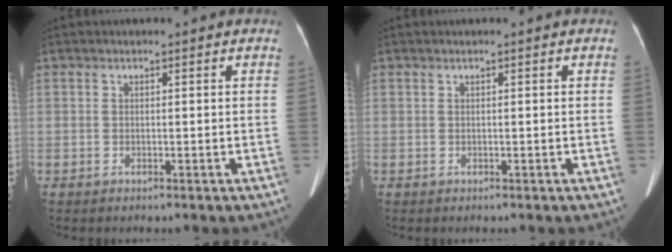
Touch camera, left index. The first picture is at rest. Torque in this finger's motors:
{"motor_torque": [0.01, 0.00, 0.00, -0.01]}